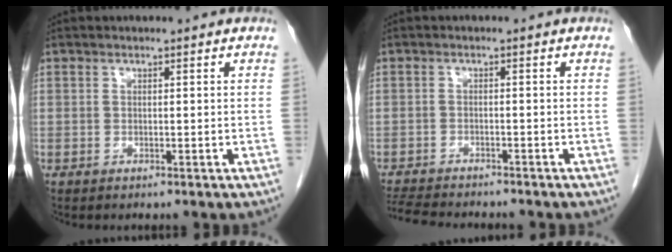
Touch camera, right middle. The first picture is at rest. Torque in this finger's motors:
{"motor_torque": [0.04, -0.04, 0.01, 0.03]}